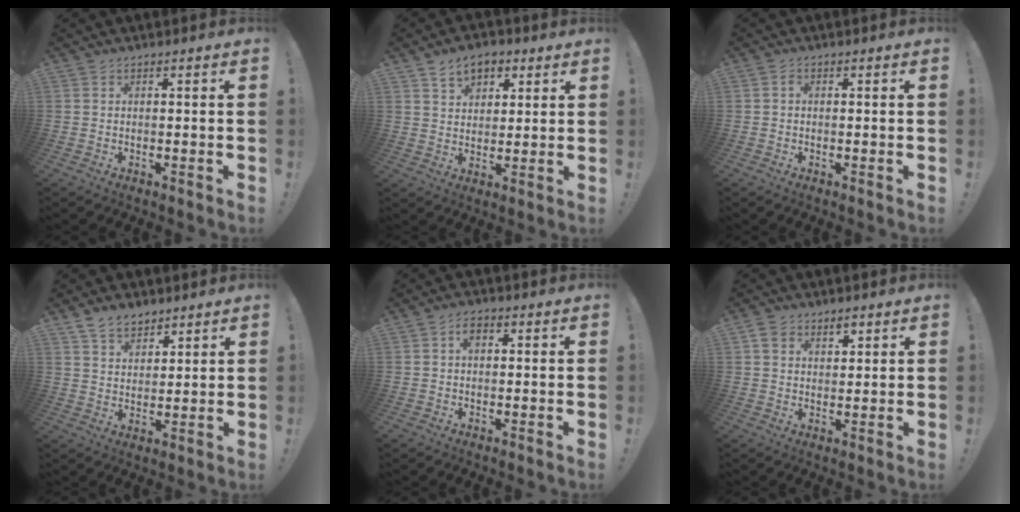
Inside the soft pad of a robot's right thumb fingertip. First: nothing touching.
{"total": 8.1, "force": [4.5, 5.7, 3.7], "torque": [-0.059, -0.013, 0.085]}
{"total": 0.8, "force": [-0.4, 0.7, 0.3], "torque": [-0.011, 0.006, -0.006]}
{"total": 7.5, "force": [5.8, 4.1, 2.5], "torque": [-0.045, -0.030, 0.110]}
{"total": 3.0, "force": [0.8, 1.9, 2.2], "torque": [-0.036, 0.005, 0.011]}
{"total": 4.1, "force": [2.8, 2.6, 1.3], "torque": [-0.010, -0.013, 0.051]}